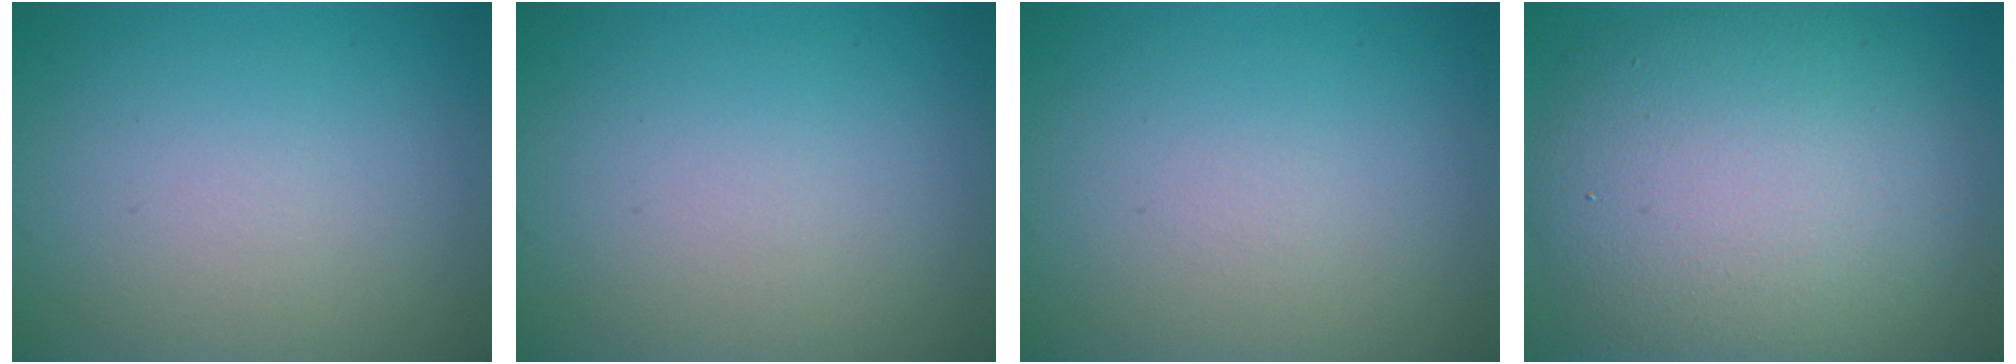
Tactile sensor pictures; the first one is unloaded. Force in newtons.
{"total": 0.0}
{"total": 0.0}
{"total": 11.4, "press": 11.4, "slide": 0.8}